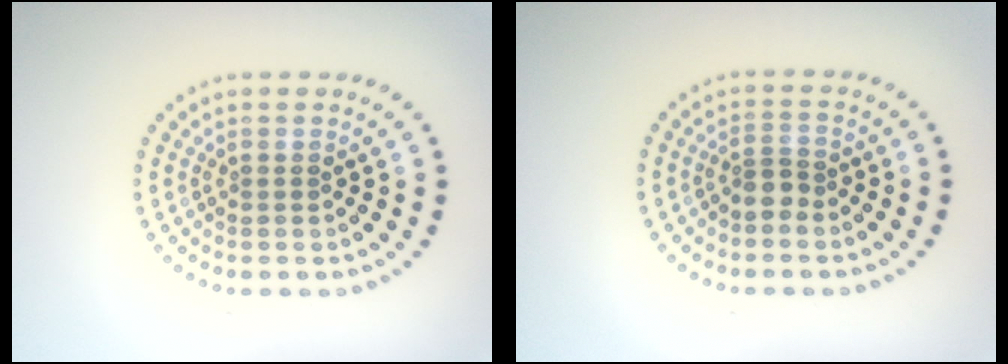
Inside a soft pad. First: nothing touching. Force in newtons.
{"total": 1.5, "press": 1.1, "slide": 1.0}